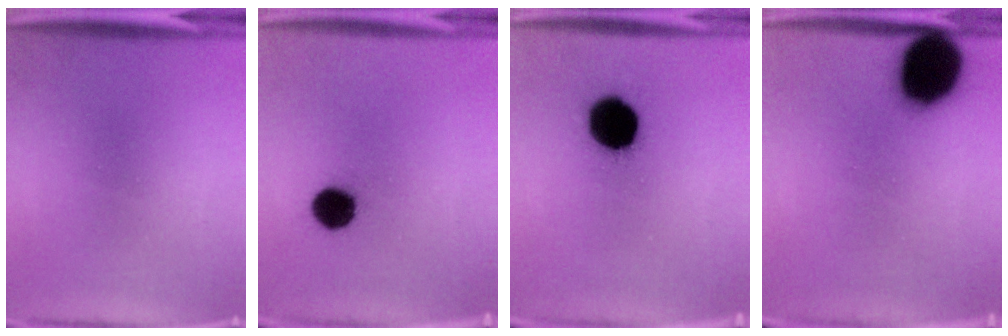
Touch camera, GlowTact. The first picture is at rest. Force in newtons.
{"total": 6.5}
{"total": 14.5}
{"total": 14.7}